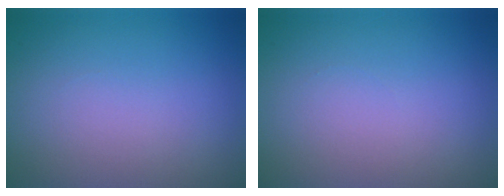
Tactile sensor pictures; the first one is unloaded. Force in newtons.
{"total": 0.0}